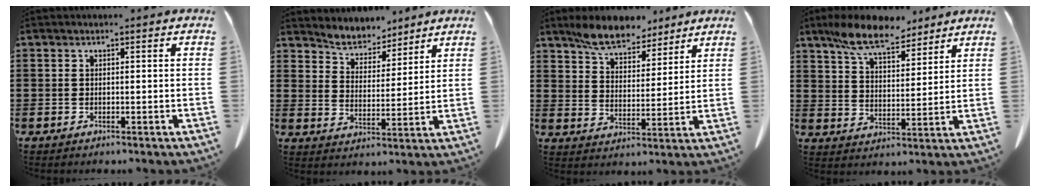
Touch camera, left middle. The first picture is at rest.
{"total": 5.0, "force": [4.9, 1.2, -0.3], "torque": [-0.021, -0.031, 0.087]}
{"total": 7.4, "force": [6.6, 2.3, 2.4], "torque": [-0.071, -0.015, 0.124]}
{"total": 9.3, "force": [7.9, 2.4, 4.3], "torque": [-0.110, -0.017, 0.149]}